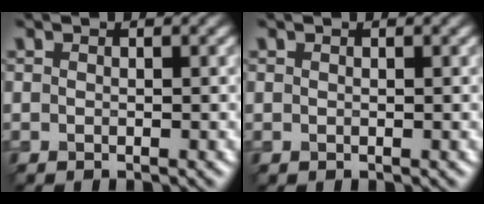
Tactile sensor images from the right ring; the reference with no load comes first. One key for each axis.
{"total": 0.0}